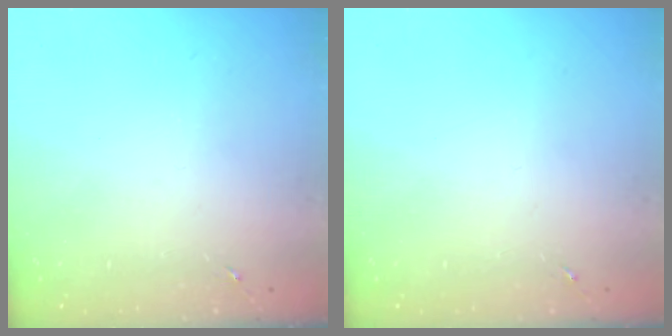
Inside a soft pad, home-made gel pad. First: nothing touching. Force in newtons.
{"total": 0.0}